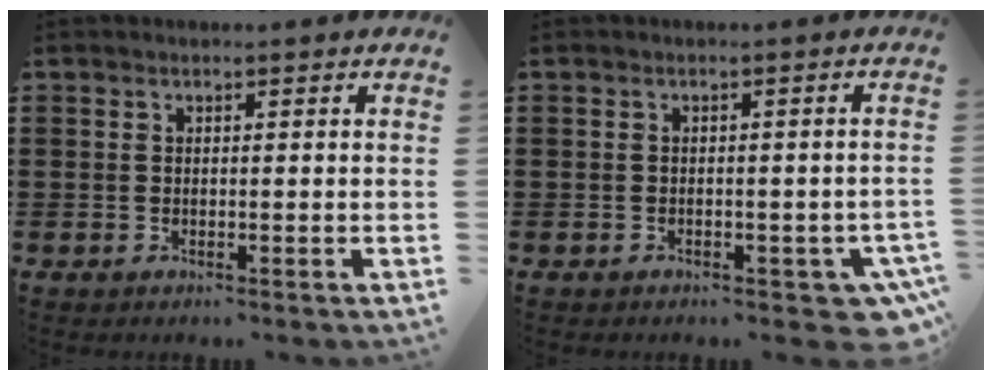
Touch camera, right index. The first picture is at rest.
{"total": 2.1, "force": [-1.7, 0.6, 1.1], "torque": [-0.019, 0.001, -0.034]}